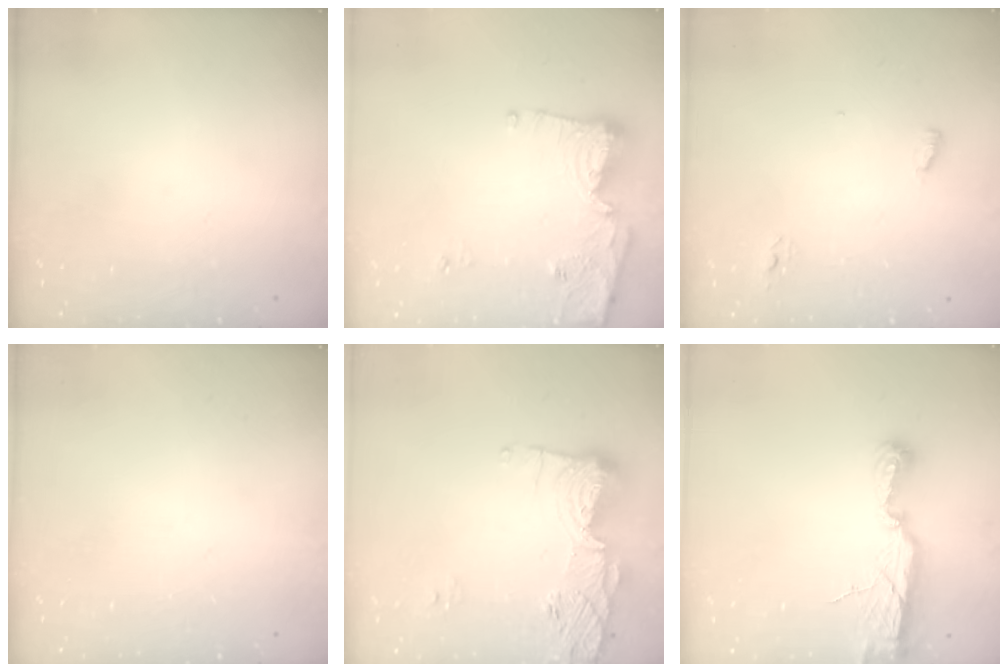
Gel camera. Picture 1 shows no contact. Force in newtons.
{"total": 11.7, "press": 11.6, "slide": 1.1}
{"total": 4.2, "press": 4.0, "slide": 1.3}
{"total": 0.0}
{"total": 14.2, "press": 14.2, "slide": 1.5}
{"total": 9.5, "press": 9.2, "slide": 2.7}